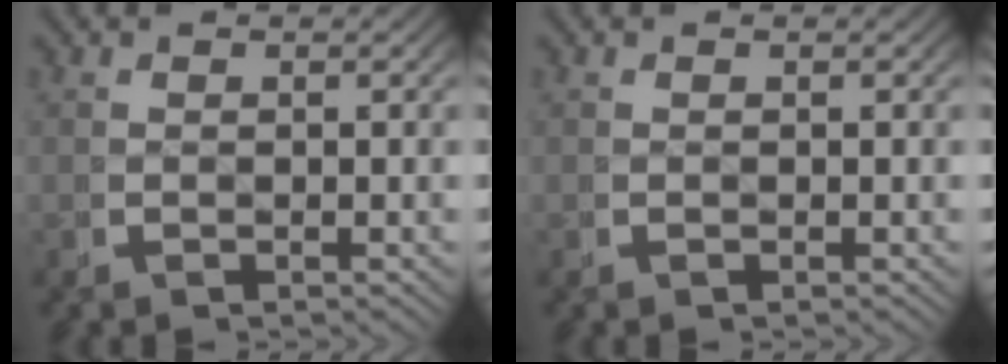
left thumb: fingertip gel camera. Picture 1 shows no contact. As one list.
[{"total": 0.0}]